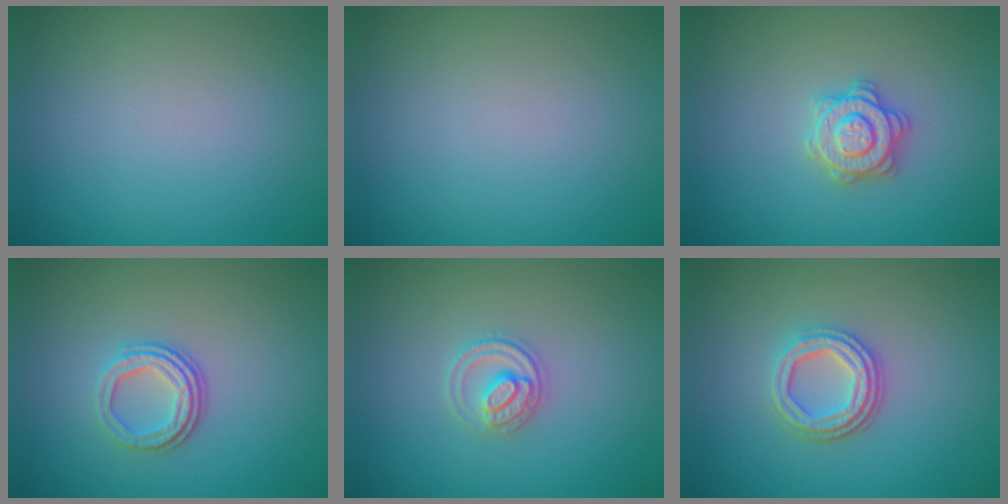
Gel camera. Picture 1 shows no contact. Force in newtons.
{"total": 0.0}
{"total": 2.9, "press": 2.8, "slide": 0.6}
{"total": 3.0, "press": 2.4, "slide": 1.9}
{"total": 2.5, "press": 2.4, "slide": 0.3}
{"total": 3.6, "press": 3.0, "slide": 2.1}